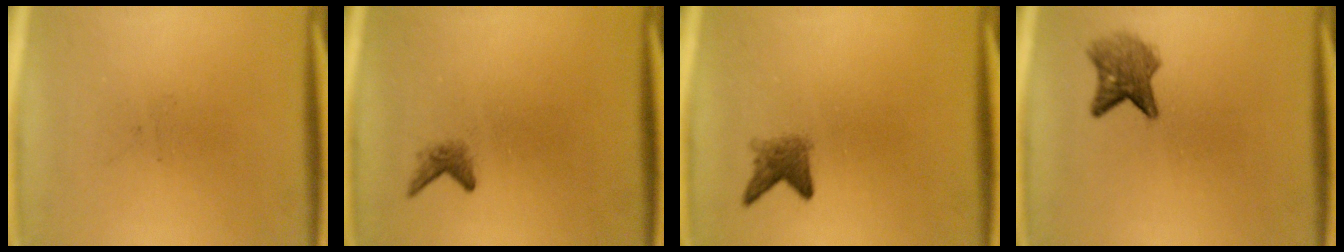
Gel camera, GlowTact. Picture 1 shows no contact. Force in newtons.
{"total": 1.4}
{"total": 2.6}
{"total": 4.2}